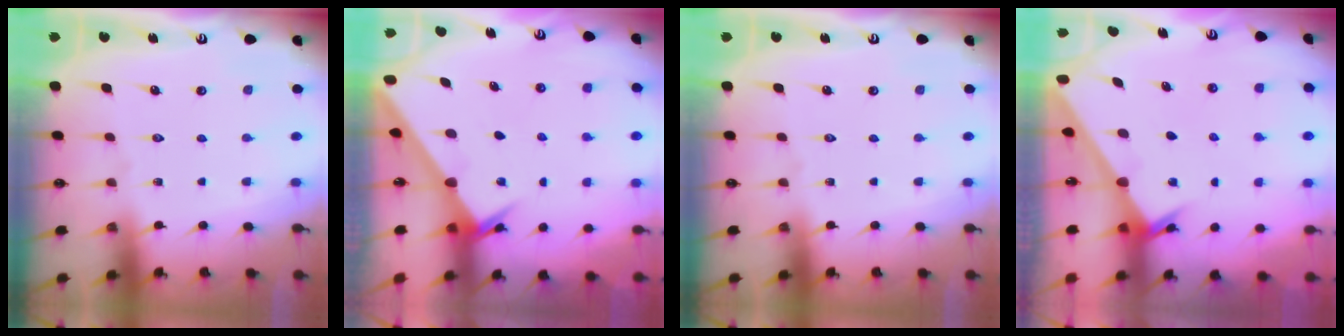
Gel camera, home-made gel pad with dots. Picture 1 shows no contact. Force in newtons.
{"total": 2.4, "press": 2.4, "slide": 0.3}
{"total": 0.0}
{"total": 2.2, "press": 2.2, "slide": 0.2}